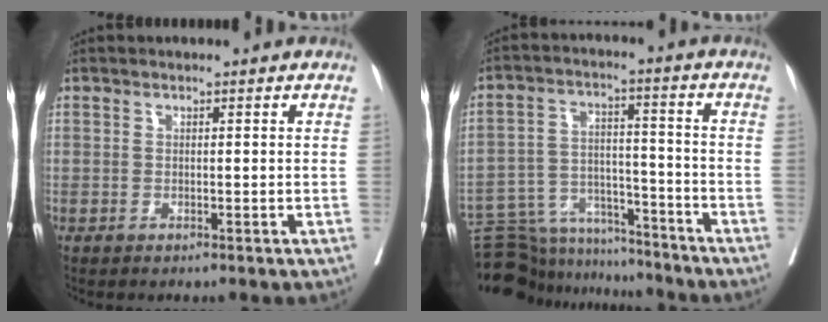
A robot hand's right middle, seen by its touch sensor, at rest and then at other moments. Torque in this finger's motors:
{"motor_torque": [0.67, -1.47, 1.05, 0.21]}